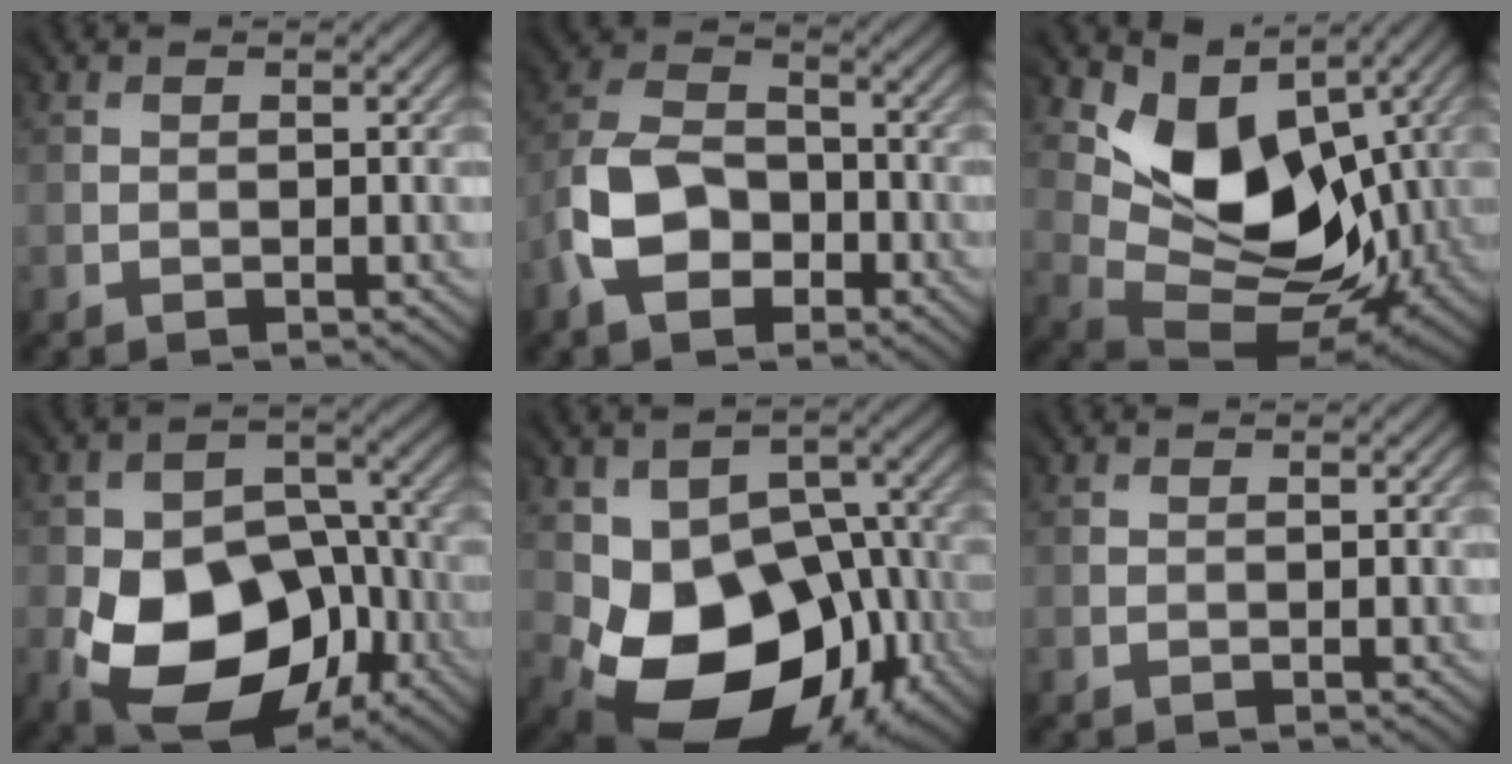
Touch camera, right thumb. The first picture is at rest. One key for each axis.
{"total": 8.5, "fx": -3.6, "fy": 5.8, "fz": 5.0, "tx": -0.116, "ty": -0.003, "tz": -0.082}
{"total": 12.1, "fx": 3.1, "fy": 8.6, "fz": 8.0, "tx": -0.125, "ty": -0.012, "tz": 0.070}
{"total": 14.5, "fx": -5.6, "fy": 10.0, "fz": 8.9, "tx": -0.146, "ty": -0.048, "tz": -0.087}
{"total": 12.9, "fx": -3.8, "fy": 9.8, "fz": 7.5, "tx": -0.108, "ty": -0.043, "tz": -0.057}
{"total": 0.0}